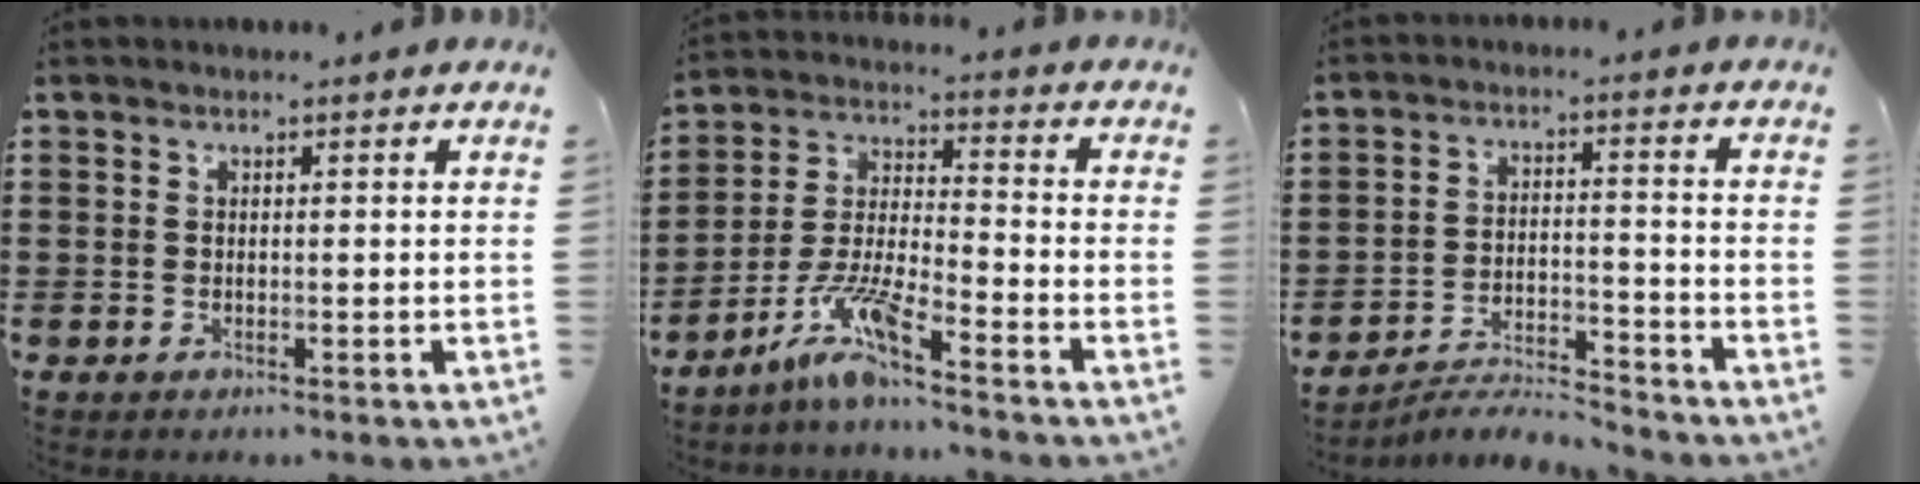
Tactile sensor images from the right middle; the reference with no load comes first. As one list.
[{"total": 8.4, "force": [-6.4, 0.7, 5.3], "torque": [-0.126, -0.015, -0.128]}, {"total": 5.0, "force": [-4.9, 0.2, 1.0], "torque": [-0.025, 0.001, -0.103]}]